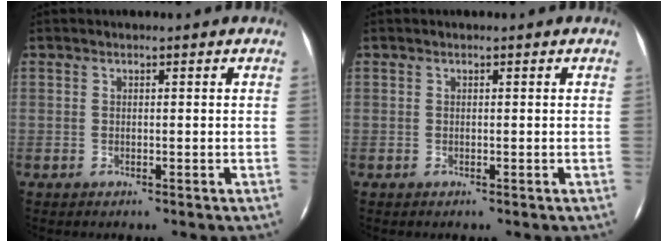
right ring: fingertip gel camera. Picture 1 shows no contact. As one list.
[{"total": 0.0}]